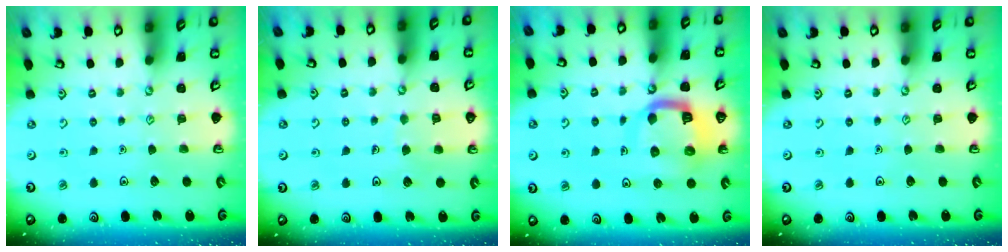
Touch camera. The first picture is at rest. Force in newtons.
{"total": 4.8, "press": 4.8, "slide": 0.4}
{"total": 10.9, "press": 10.9, "slide": 1.2}
{"total": 0.0}